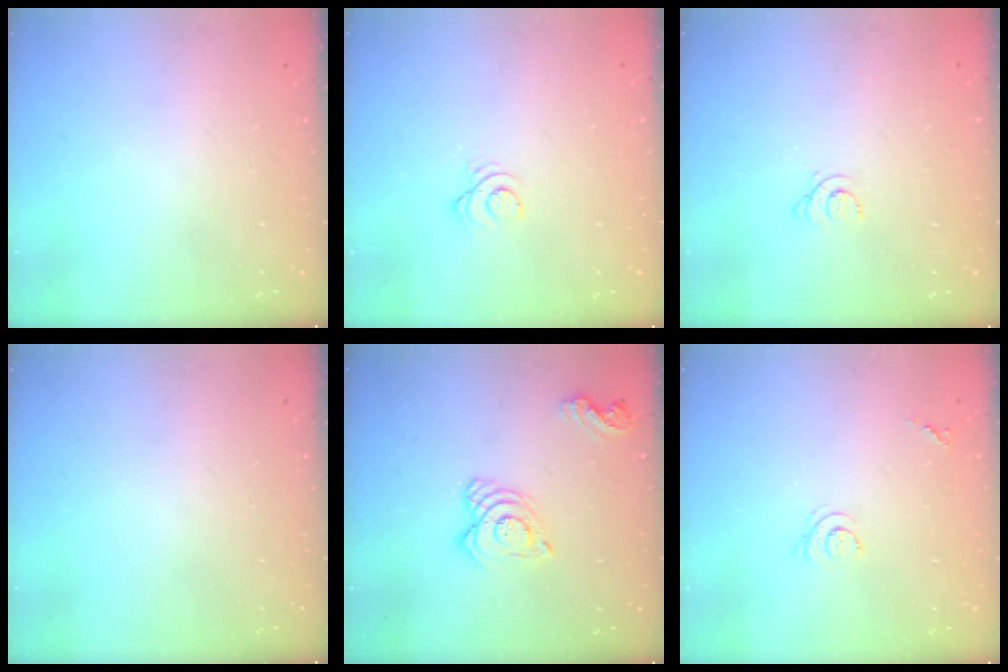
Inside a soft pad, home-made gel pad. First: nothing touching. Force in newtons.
{"total": 2.5, "press": 2.5, "slide": 0.3}
{"total": 3.6, "press": 3.6, "slide": 0.5}
{"total": 0.0}
{"total": 11.1, "press": 11.1, "slide": 1.1}
{"total": 5.3, "press": 5.3, "slide": 0.7}